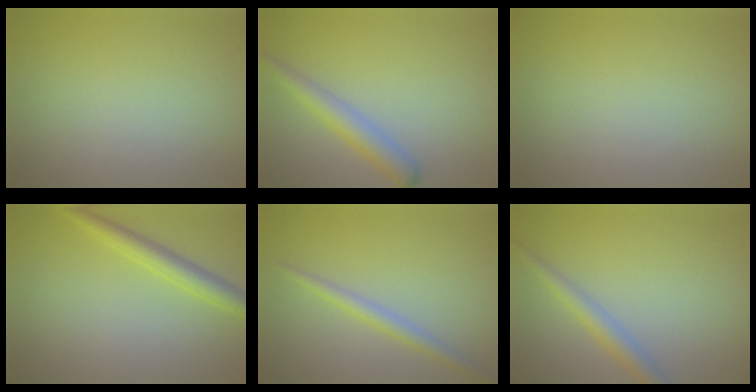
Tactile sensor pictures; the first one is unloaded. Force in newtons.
{"total": 2.8, "press": 2.8, "slide": 0.1}
{"total": 0.0}
{"total": 2.8, "press": 2.7, "slide": 0.2}
{"total": 1.9, "press": 1.9, "slide": 0.1}
{"total": 2.3, "press": 2.3, "slide": 0.1}